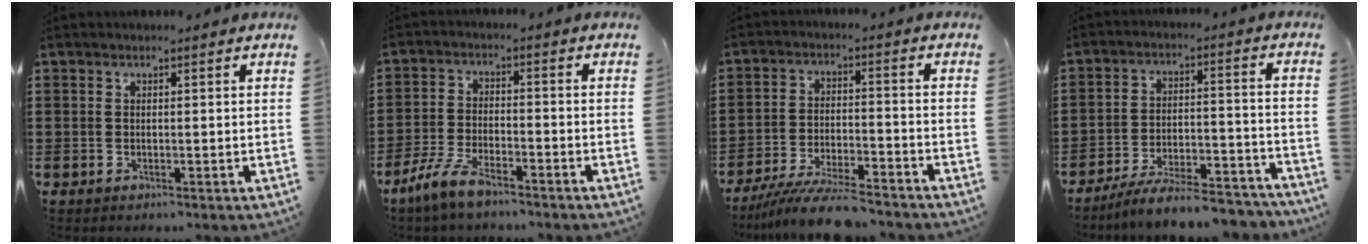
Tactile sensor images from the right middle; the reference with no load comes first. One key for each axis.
{"total": 6.3, "fx": -4.9, "fy": 1.5, "fz": 3.6, "tx": -0.091, "ty": -0.005, "tz": -0.098}
{"total": 8.5, "fx": -7.8, "fy": 0.7, "fz": 3.2, "tx": -0.063, "ty": 0.008, "tz": -0.150}
{"total": 8.3, "fx": -7.7, "fy": 0.8, "fz": 3.0, "tx": -0.038, "ty": 0.017, "tz": -0.143}